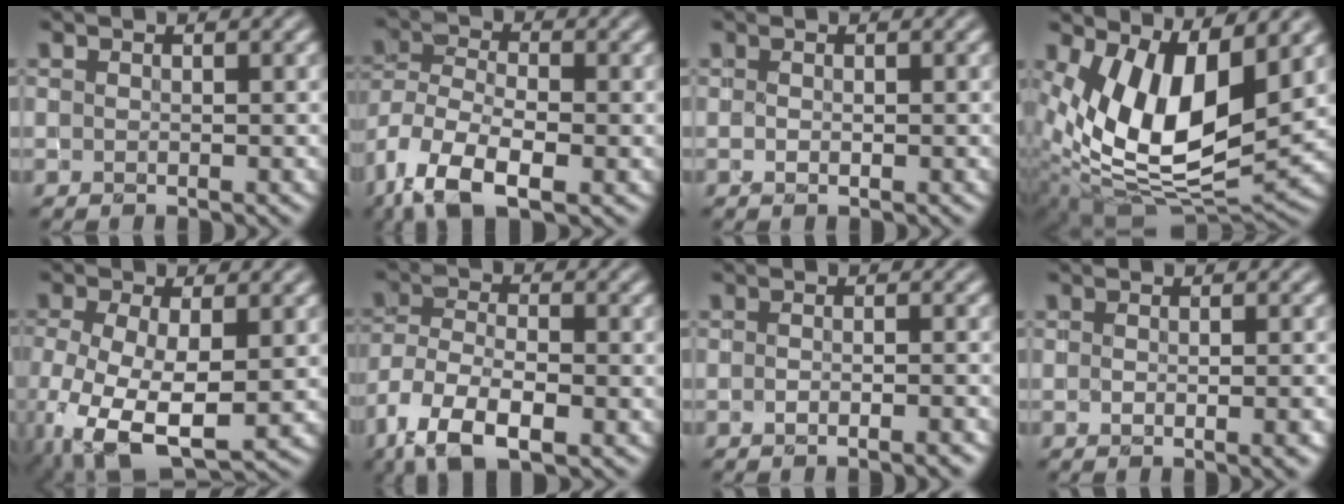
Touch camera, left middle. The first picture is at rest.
{"total": 9.1, "force": [-4.9, 4.1, 6.4], "torque": [-0.136, -0.012, -0.101]}
{"total": 0.6, "force": [0.0, 0.4, 0.4], "torque": [-0.011, -0.001, -0.001]}
{"total": 12.1, "force": [2.5, 5.7, 10.4], "torque": [-0.192, -0.015, 0.043]}
{"total": 8.4, "force": [-2.8, 4.0, 6.9], "torque": [-0.150, -0.025, -0.045]}
{"total": 7.9, "force": [-4.7, 3.3, 5.4], "torque": [-0.107, -0.008, -0.091]}
{"total": 2.0, "force": [-1.2, 0.5, 1.5], "torque": [-0.015, 0.002, -0.023]}
{"total": 2.5, "force": [-0.5, 1.0, 2.3], "torque": [-0.015, -0.002, 0.001]}